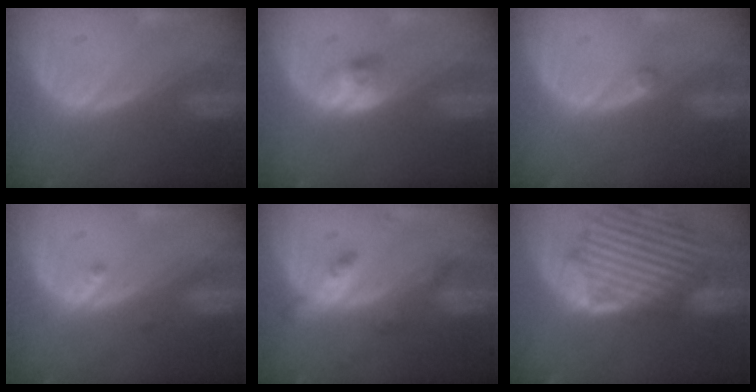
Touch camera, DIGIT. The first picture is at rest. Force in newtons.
{"total": 2.7, "press": 2.4, "slide": 1.1}
{"total": 0.7, "press": 0.7, "slide": 0.1}
{"total": 1.3, "press": 1.1, "slide": 0.7}
{"total": 4.2, "press": 3.9, "slide": 1.6}
{"total": 13.1, "press": 11.4, "slide": 6.4}